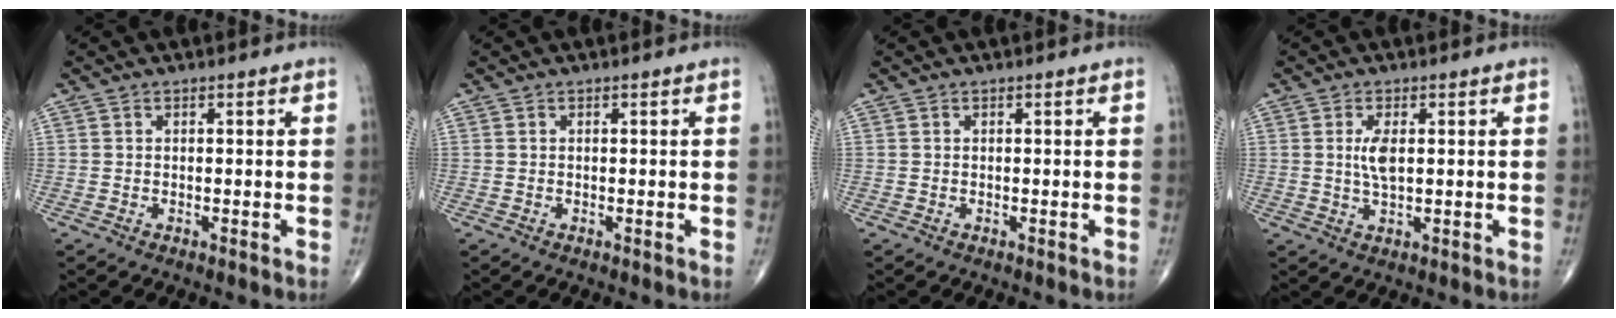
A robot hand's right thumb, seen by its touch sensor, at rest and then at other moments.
{"total": 0.0}
{"total": 0.0}
{"total": 3.9, "force": [0.6, 1.5, 3.5], "torque": [-0.072, -0.006, 0.014]}